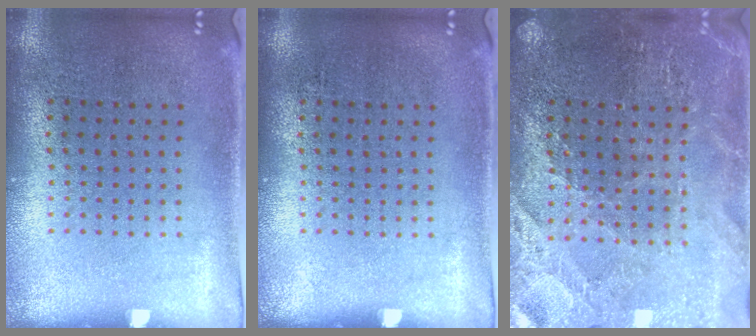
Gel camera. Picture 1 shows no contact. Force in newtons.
{"total": 0.0}
{"total": 2.8, "press": 2.7, "slide": 0.3}